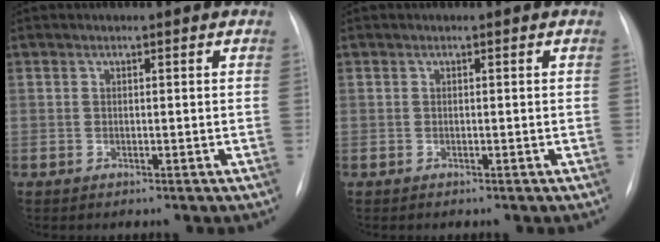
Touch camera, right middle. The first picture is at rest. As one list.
[{"total": 0.0}]